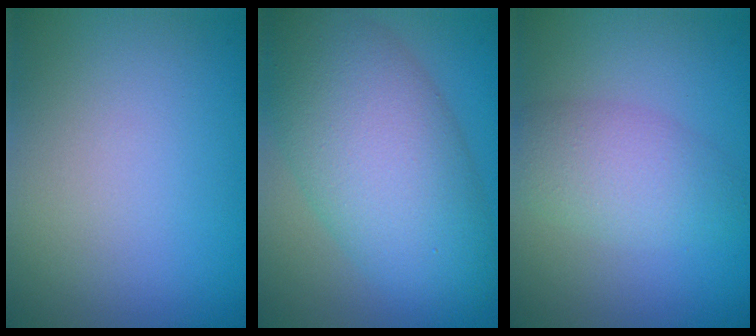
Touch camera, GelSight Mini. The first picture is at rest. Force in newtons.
{"total": 10.7, "press": 10.7, "slide": 0.2}
{"total": 2.4, "press": 2.4, "slide": 0.2}